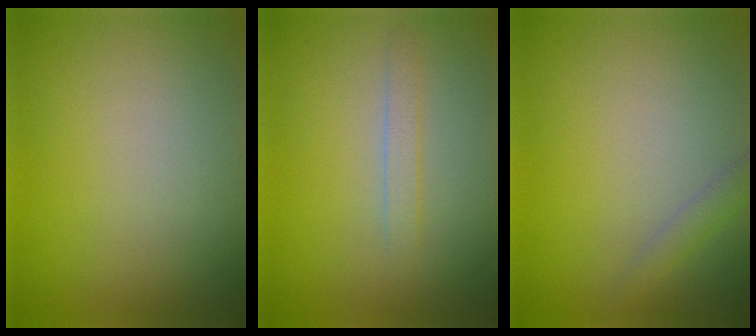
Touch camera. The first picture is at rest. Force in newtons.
{"total": 1.2, "press": 1.2, "slide": 0.0}
{"total": 1.2, "press": 1.2, "slide": 0.1}